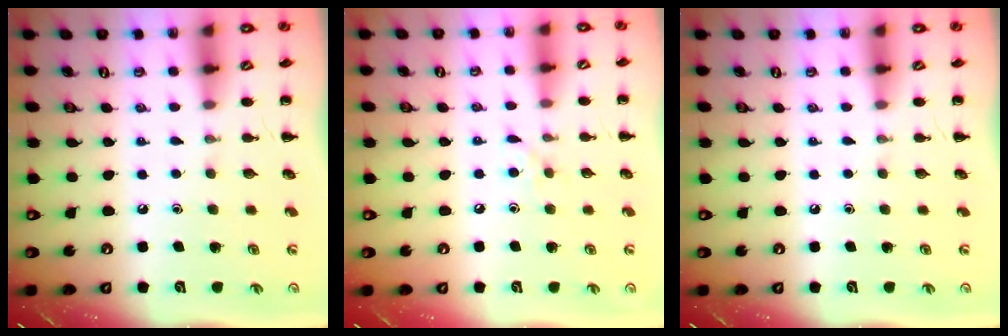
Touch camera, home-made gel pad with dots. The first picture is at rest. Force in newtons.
{"total": 5.8, "press": 5.6, "slide": 1.3}
{"total": 0.0}